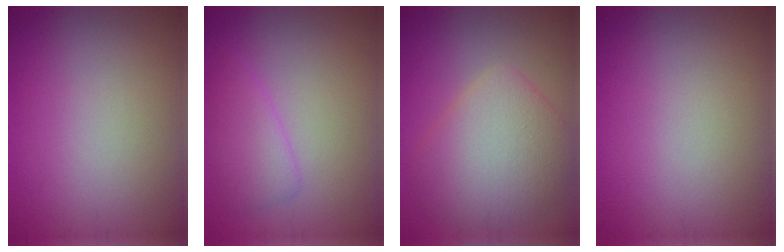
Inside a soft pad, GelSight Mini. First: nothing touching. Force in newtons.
{"total": 2.6, "press": 2.6, "slide": 0.1}
{"total": 6.4, "press": 6.4, "slide": 0.2}
{"total": 0.0}